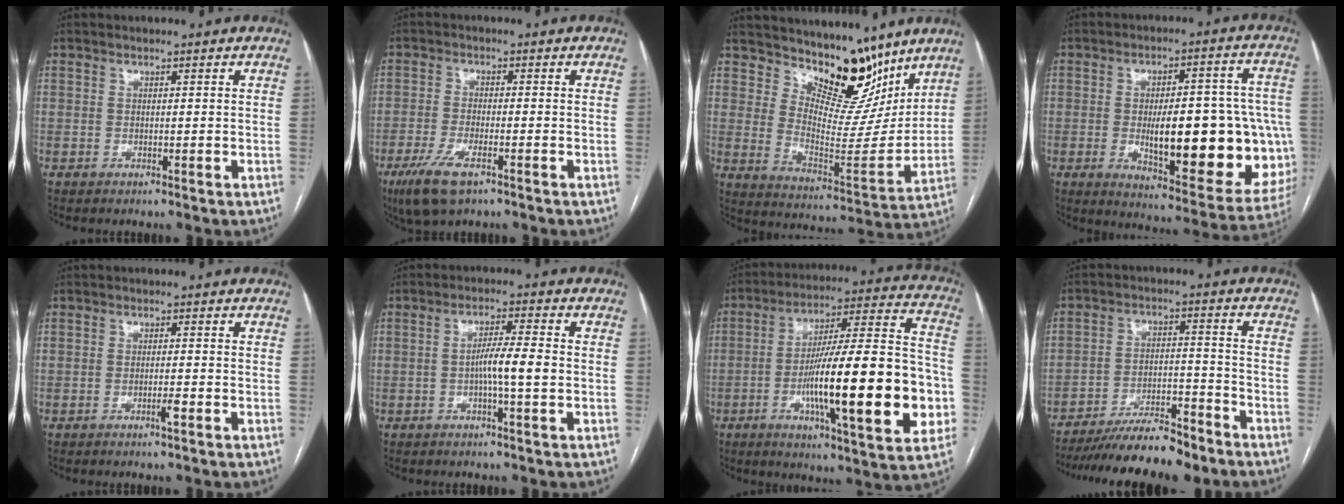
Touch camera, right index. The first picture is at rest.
{"total": 7.0, "force": [-4.1, 1.7, 5.4], "torque": [-0.113, -0.016, -0.072]}
{"total": 13.4, "force": [11.0, 5.3, 5.6], "torque": [-0.081, -0.020, 0.178]}
{"total": 23.5, "force": [-3.2, 7.2, 22.2], "torque": [-0.224, 0.019, -0.015]}
{"total": 1.7, "force": [-0.9, 0.1, 1.5], "torque": [-0.027, -0.001, -0.015]}
{"total": 5.5, "force": [-0.9, 0.0, 5.4], "torque": [-0.096, 0.005, -0.018]}
{"total": 26.2, "force": [-6.1, 3.7, 25.2], "torque": [-0.344, 0.008, -0.091]}
{"total": 12.6, "force": [-10.8, 2.5, 5.9], "torque": [-0.087, 0.006, -0.175]}